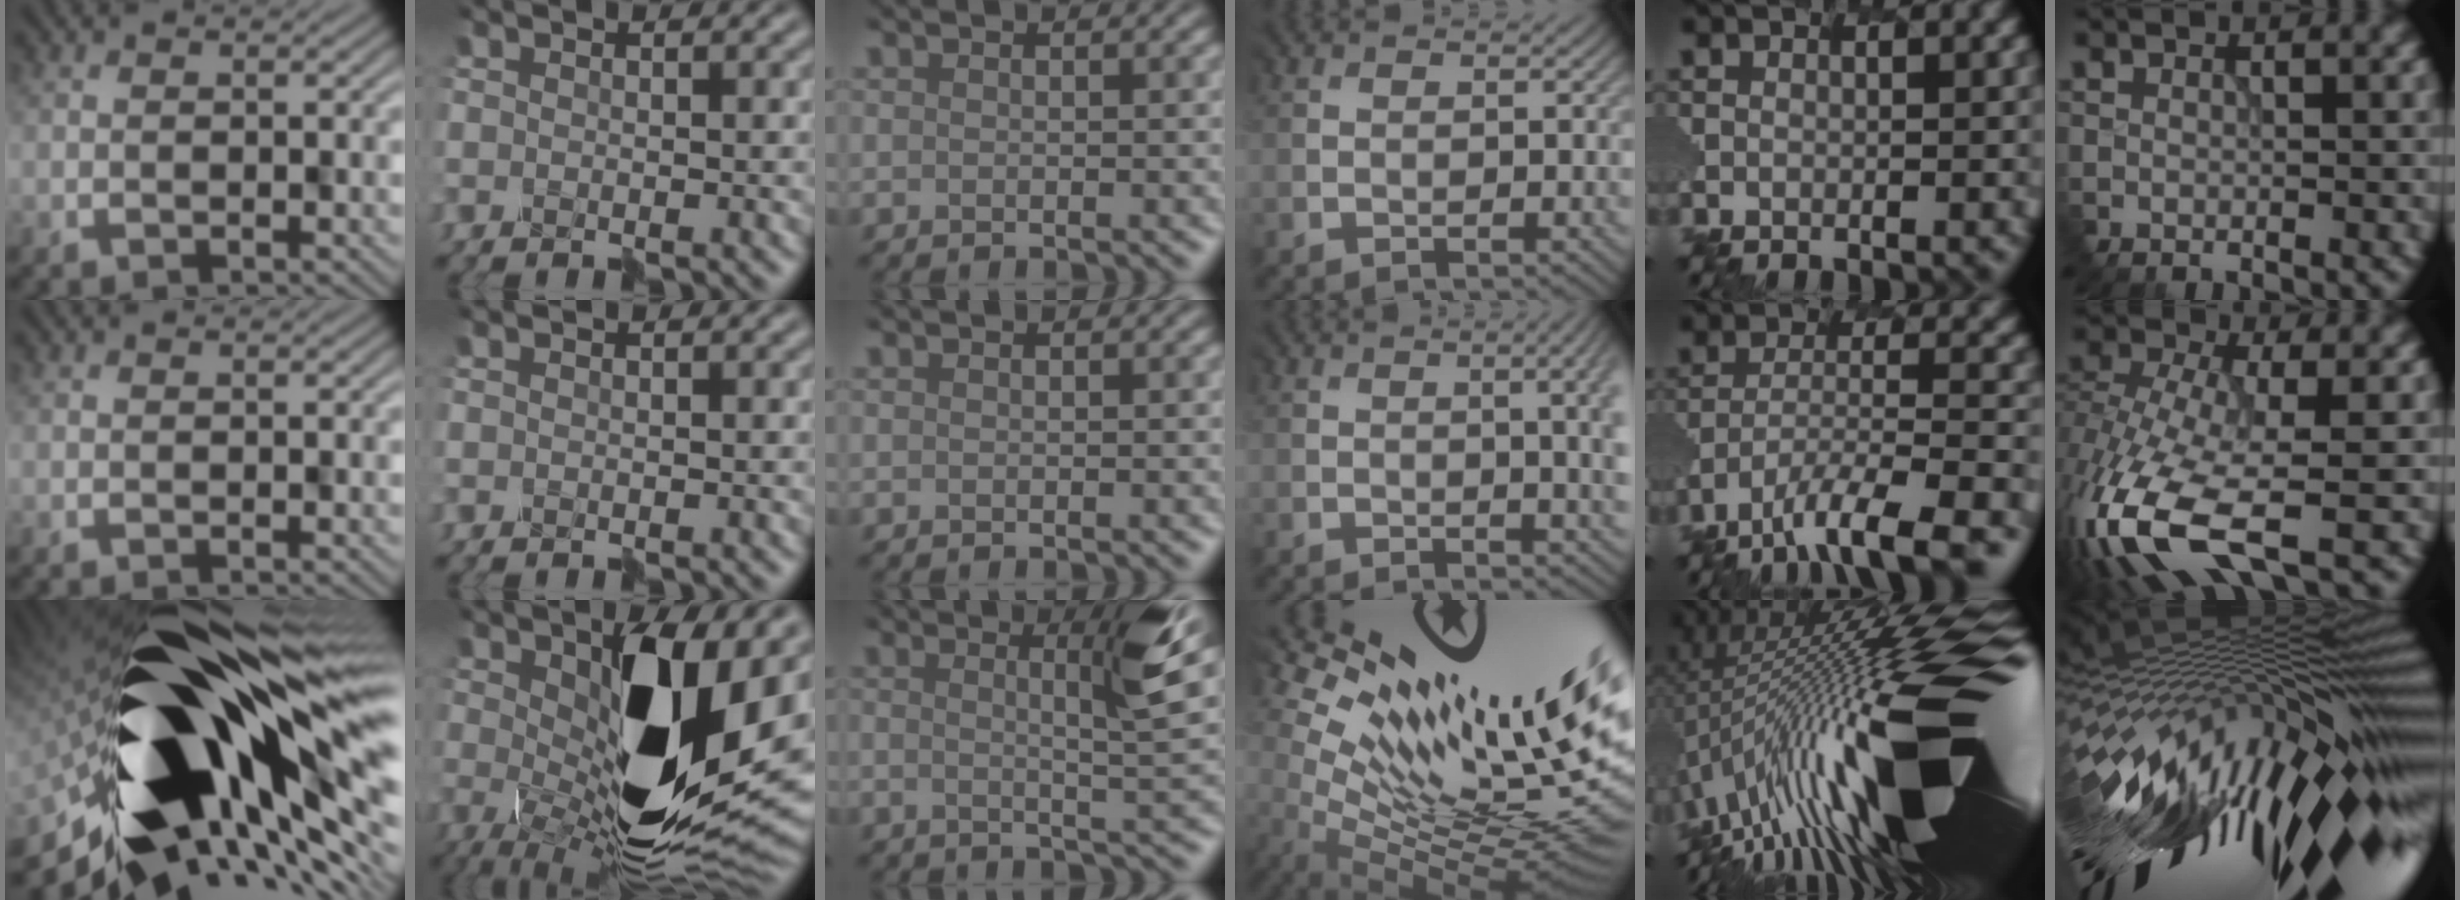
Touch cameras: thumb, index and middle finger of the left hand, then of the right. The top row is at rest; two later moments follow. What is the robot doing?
{"motion": "disassemble", "object": "hinged tin"}